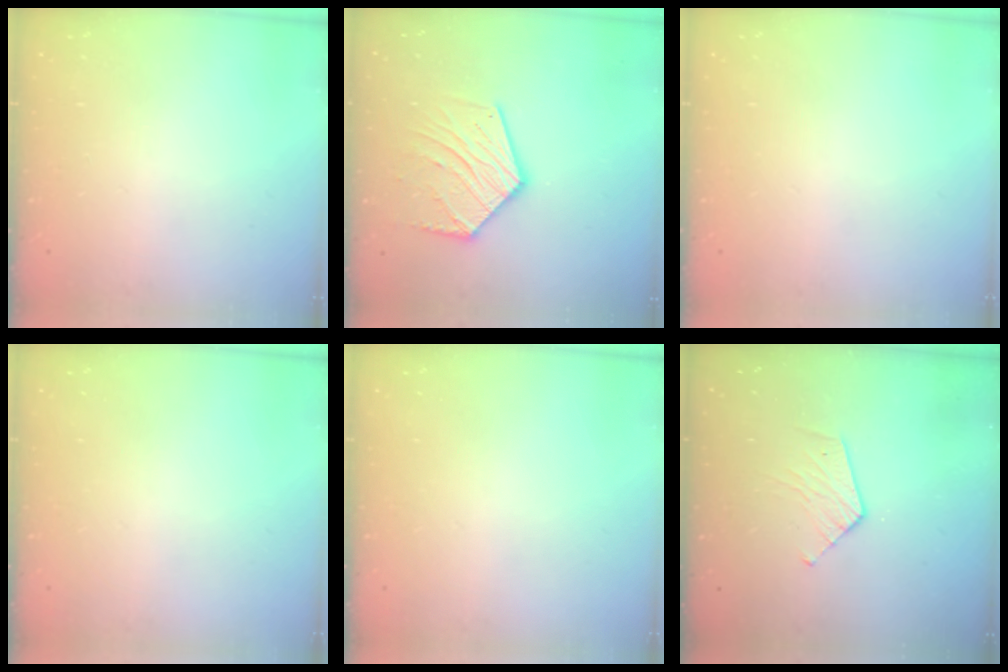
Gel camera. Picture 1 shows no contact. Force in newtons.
{"total": 16.1, "press": 16.1, "slide": 1.3}
{"total": 0.0}
{"total": 0.0}
{"total": 0.0}
{"total": 6.1, "press": 6.1, "slide": 0.3}